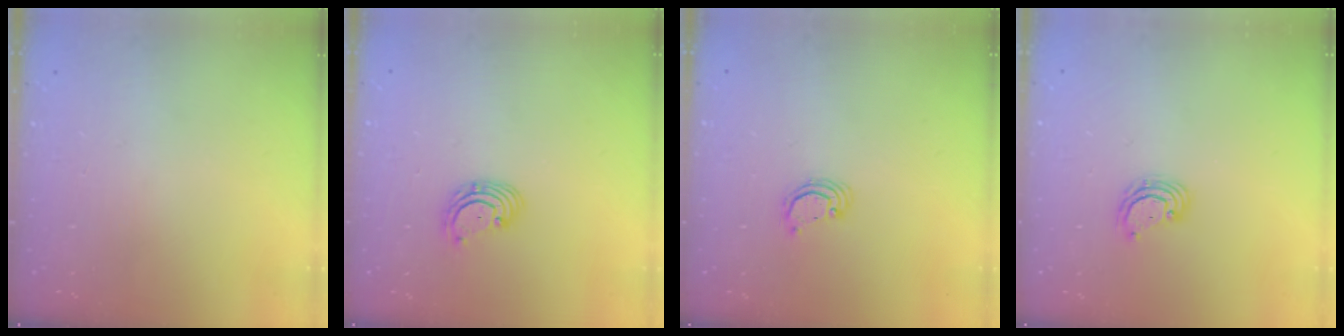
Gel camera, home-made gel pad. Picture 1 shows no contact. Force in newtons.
{"total": 2.9, "press": 2.9, "slide": 0.1}
{"total": 2.2, "press": 2.2, "slide": 0.2}
{"total": 3.8, "press": 3.8, "slide": 0.1}